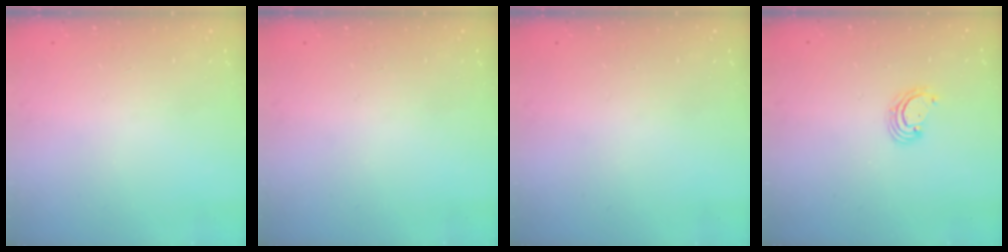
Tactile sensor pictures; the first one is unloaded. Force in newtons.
{"total": 0.0}
{"total": 0.0}
{"total": 2.6, "press": 2.6, "slide": 0.2}